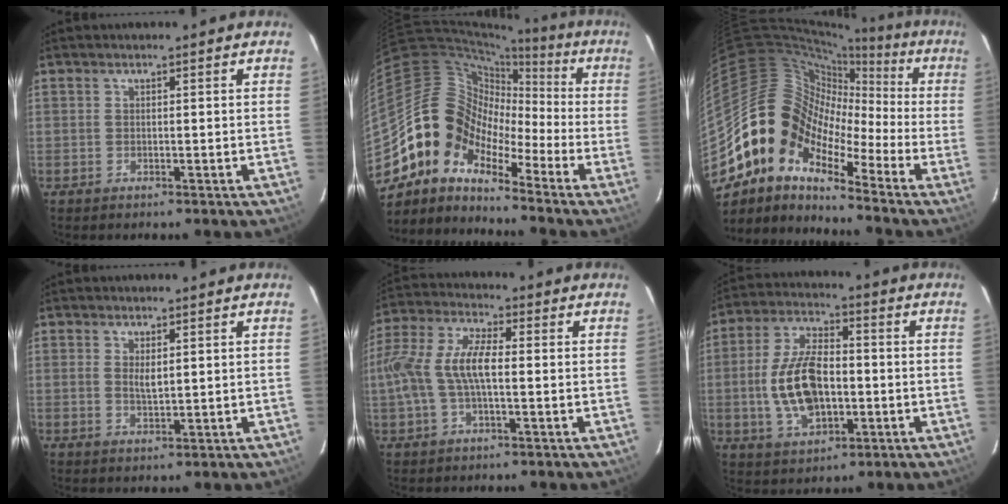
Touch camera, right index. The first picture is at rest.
{"total": 11.0, "force": [-6.9, 7.8, 3.8], "torque": [-0.067, 0.032, -0.162]}
{"total": 12.8, "force": [-6.0, 9.0, 6.9], "torque": [-0.104, 0.013, -0.141]}
{"total": 2.5, "force": [0.7, 1.0, 2.2], "torque": [-0.039, -0.003, 0.013]}
{"total": 11.5, "force": [-0.6, 4.6, 10.5], "torque": [-0.225, 0.012, -0.014]}
{"total": 14.1, "force": [-1.9, 7.6, 11.7], "torque": [-0.235, 0.007, -0.026]}